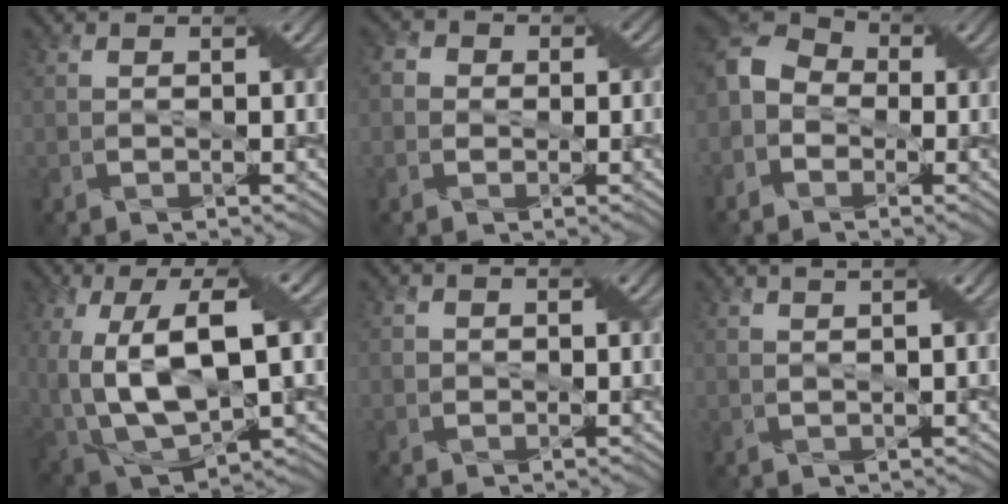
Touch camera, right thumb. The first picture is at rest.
{"total": 3.6, "force": [0.2, 3.3, 1.3], "torque": [-0.022, 0.012, -0.020]}
{"total": 6.6, "force": [-1.5, 5.4, 3.5], "torque": [-0.096, 0.009, -0.048]}
{"total": 16.0, "force": [0.9, 8.1, 13.7], "torque": [-0.285, -0.017, 0.037]}
{"total": 0.9, "force": [0.1, 0.9, 0.1], "torque": [-0.008, -0.002, 0.000]}
{"total": 2.6, "force": [1.8, 0.5, 1.8], "torque": [-0.025, 0.008, 0.016]}